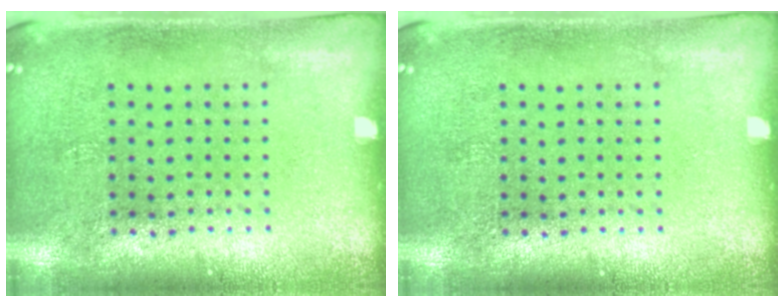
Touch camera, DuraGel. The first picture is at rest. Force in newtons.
{"total": 0.0}